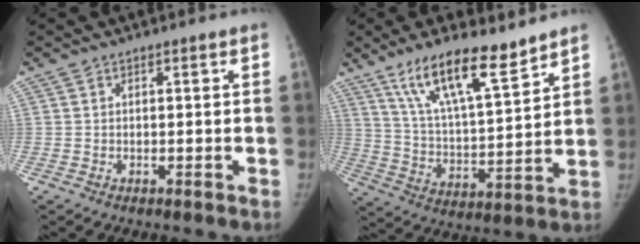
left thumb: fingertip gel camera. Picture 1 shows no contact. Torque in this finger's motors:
{"motor_torque": [0.65, 0.09, 1.21, -1.32, 0.09]}